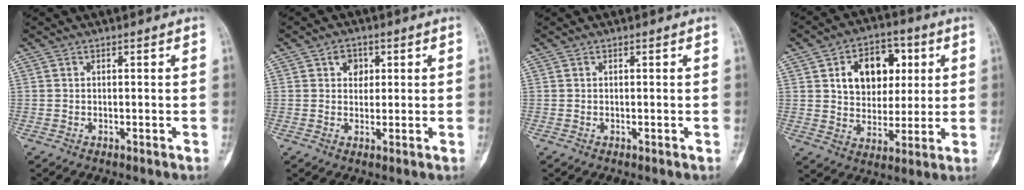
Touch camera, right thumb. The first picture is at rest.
{"total": 3.4, "force": [1.1, 2.7, 1.6], "torque": [-0.006, -0.001, 0.016]}
{"total": 0.0}
{"total": 13.7, "force": [4.0, 9.7, 8.8], "torque": [-0.087, -0.002, 0.067]}